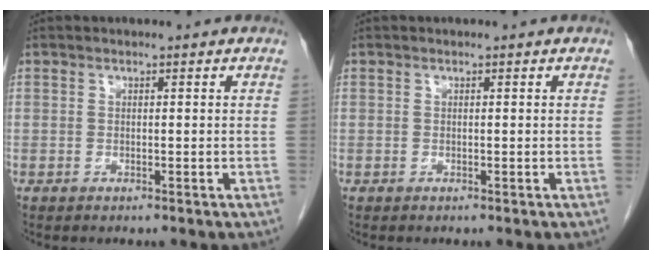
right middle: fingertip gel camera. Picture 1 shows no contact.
{"total": 0.0}